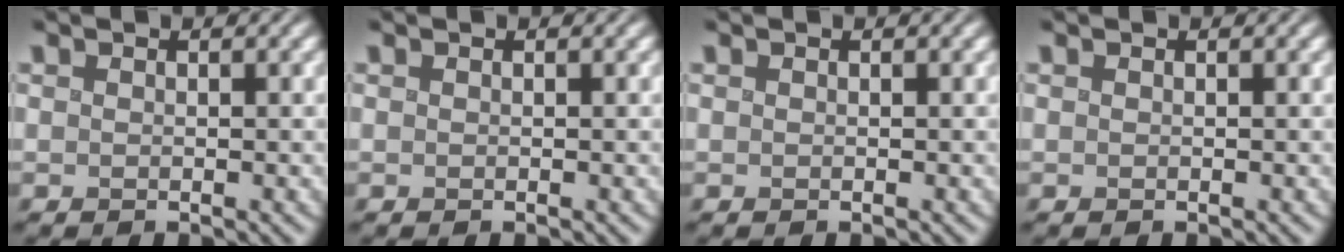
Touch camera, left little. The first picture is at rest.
{"total": 0.0}
{"total": 0.0}
{"total": 0.0}